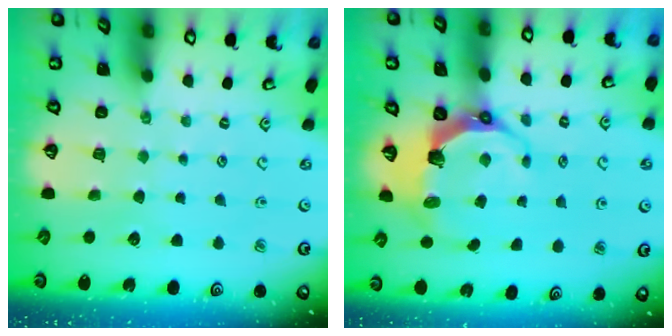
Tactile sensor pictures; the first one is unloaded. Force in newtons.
{"total": 8.2, "press": 6.4, "slide": 5.2}